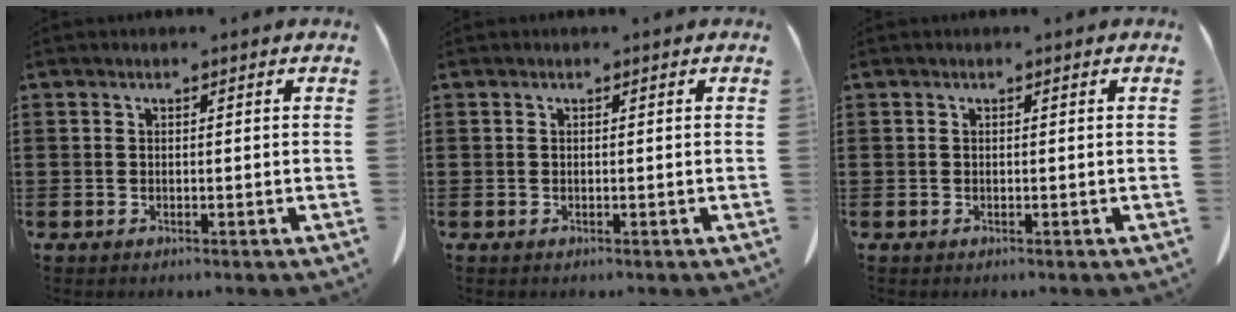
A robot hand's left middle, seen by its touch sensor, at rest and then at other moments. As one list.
[{"total": 0.0}, {"total": 0.0}]